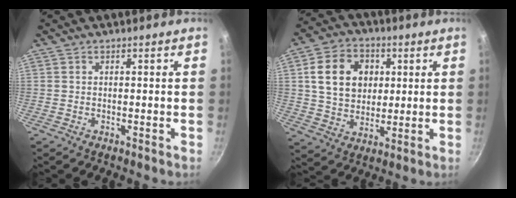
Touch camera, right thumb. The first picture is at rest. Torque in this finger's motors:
{"motor_torque": [0.02, 0.44, 0.39, 0.14, 0.09]}